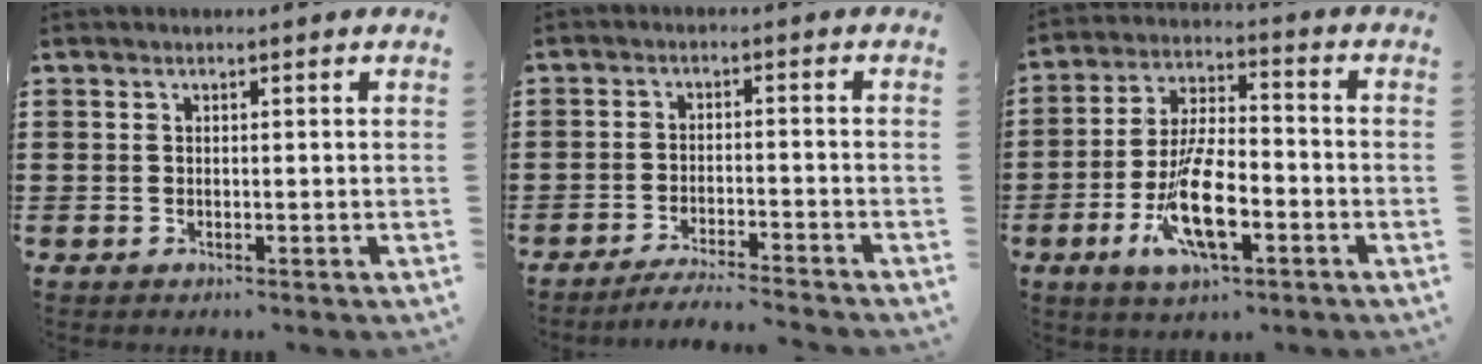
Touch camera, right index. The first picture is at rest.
{"total": 3.7, "force": [-3.6, -0.5, 0.9], "torque": [-0.015, -0.005, -0.072]}
{"total": 11.4, "force": [-4.5, 4.2, 9.7], "torque": [-0.205, -0.003, -0.081]}